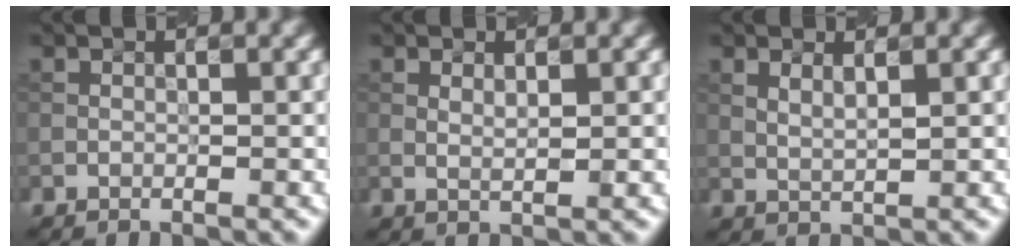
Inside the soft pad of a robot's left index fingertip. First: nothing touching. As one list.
[{"total": 0.7, "force": [0.5, 0.0, 0.5], "torque": [-0.014, 0.004, 0.014]}, {"total": 1.0, "force": [0.9, 0.2, 0.4], "torque": [-0.013, 0.002, 0.022]}]